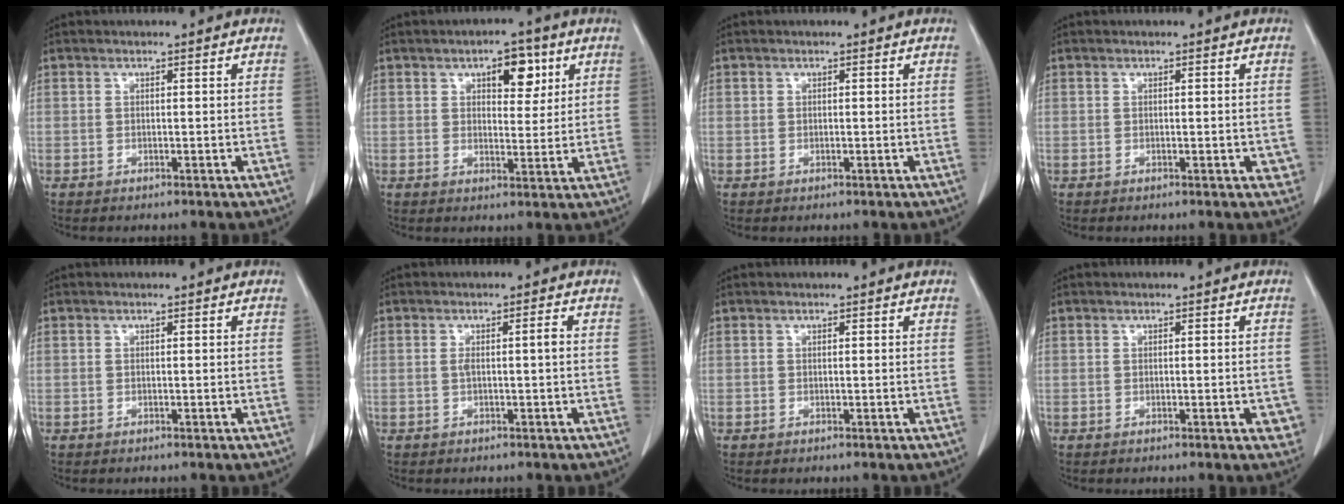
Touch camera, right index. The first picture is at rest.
{"total": 5.9, "force": [2.8, 2.8, 4.3], "torque": [-0.056, 0.006, 0.041]}
{"total": 0.0}
{"total": 2.0, "force": [-0.2, 1.1, 1.6], "torque": [-0.009, 0.004, 0.001]}
{"total": 0.0}
{"total": 2.1, "force": [0.0, 0.1, 2.1], "torque": [-0.039, 0.005, 0.002]}
{"total": 0.0}
{"total": 2.6, "force": [-0.6, 1.2, 2.2], "torque": [-0.014, 0.004, -0.001]}